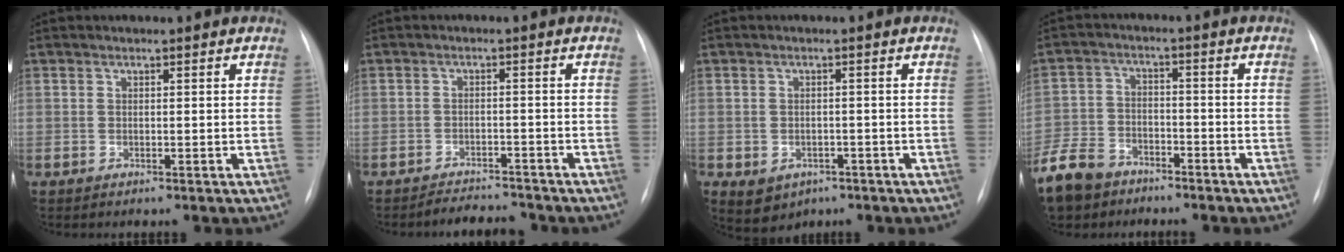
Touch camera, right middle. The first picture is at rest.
{"total": 4.2, "force": [-4.1, 0.9, 0.2], "torque": [-0.006, -0.006, -0.061]}
{"total": 5.0, "force": [-2.3, 4.0, 1.8], "torque": [-0.031, 0.005, -0.016]}
{"total": 10.8, "force": [-7.9, 6.5, 3.5], "torque": [-0.098, -0.004, -0.141]}